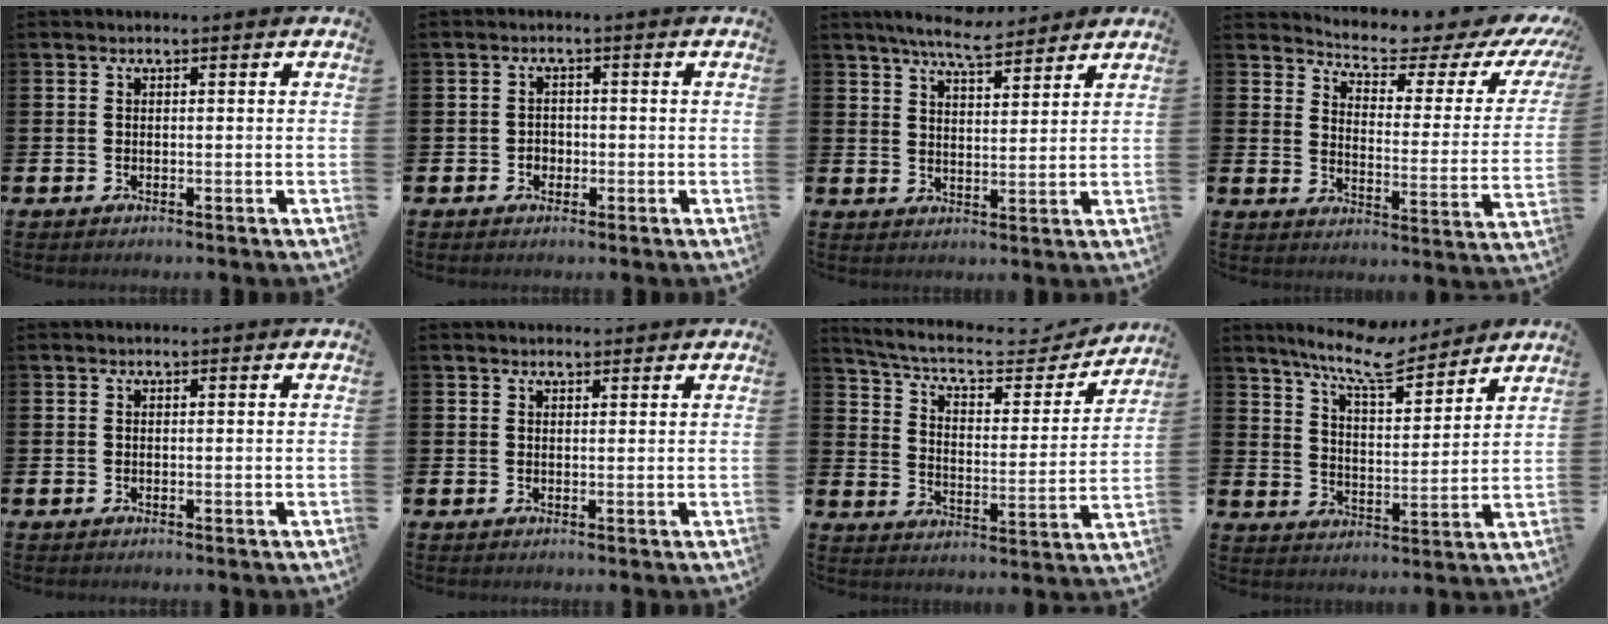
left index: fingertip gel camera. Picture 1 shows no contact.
{"total": 1.7, "force": [-0.4, 1.5, 0.5], "torque": [-0.002, 0.002, -0.014]}
{"total": 6.5, "force": [6.0, 0.8, 2.1], "torque": [-0.045, -0.027, 0.107]}
{"total": 5.2, "force": [4.8, 1.0, 1.8], "torque": [-0.050, -0.046, 0.071]}
{"total": 0.0}
{"total": 1.5, "force": [1.4, 0.5, 0.1], "torque": [0.008, 0.000, 0.024]}
{"total": 8.6, "force": [7.4, 2.8, 3.5], "torque": [-0.089, -0.050, 0.121]}
{"total": 9.7, "force": [8.6, 1.5, 4.0], "torque": [-0.102, -0.043, 0.155]}